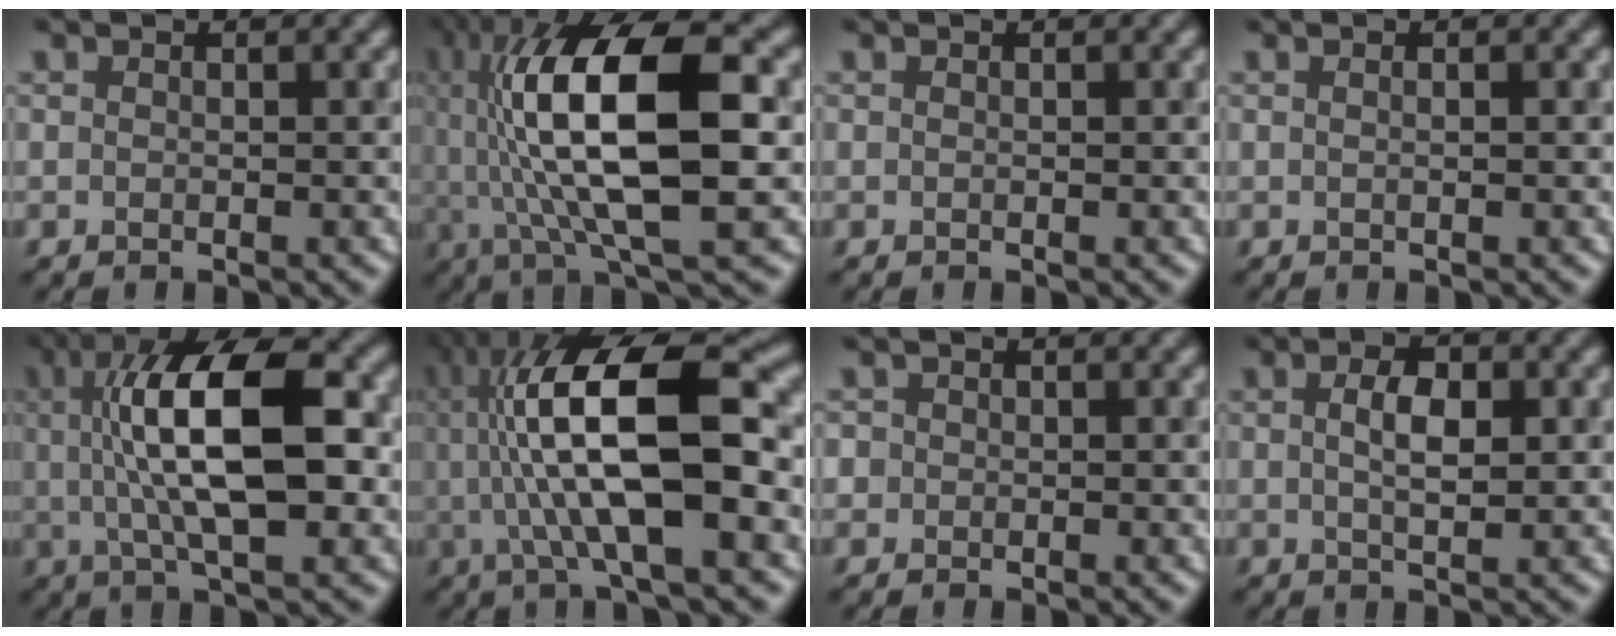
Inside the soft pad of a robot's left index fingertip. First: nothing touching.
{"total": 14.2, "force": [0.6, 4.6, 13.4], "torque": [-0.237, 0.013, 0.005]}
{"total": 0.0}
{"total": 0.6, "force": [0.1, 0.1, 0.5], "torque": [-0.009, -0.001, 0.000]}
{"total": 11.7, "force": [1.3, 4.2, 10.8], "torque": [-0.173, 0.016, 0.014]}
{"total": 12.7, "force": [0.7, 3.8, 12.1], "torque": [-0.204, 0.017, 0.005]}
{"total": 1.2, "force": [0.2, 1.2, 0.2], "torque": [0.004, 0.002, -0.007]}
{"total": 3.3, "force": [0.5, 1.5, 2.9], "torque": [-0.056, 0.002, 0.008]}